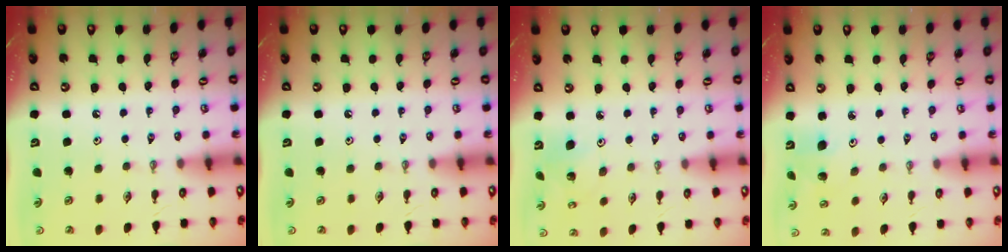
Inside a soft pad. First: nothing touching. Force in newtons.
{"total": 0.0}
{"total": 4.5, "press": 4.5, "slide": 0.2}
{"total": 5.2, "press": 4.9, "slide": 1.8}